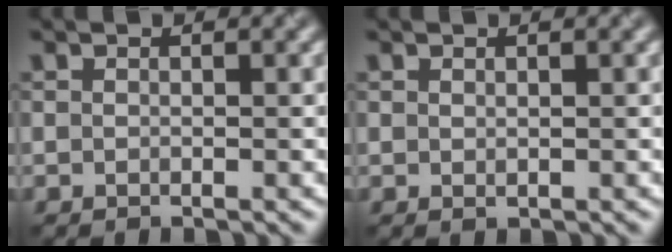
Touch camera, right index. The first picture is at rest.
{"total": 0.0}